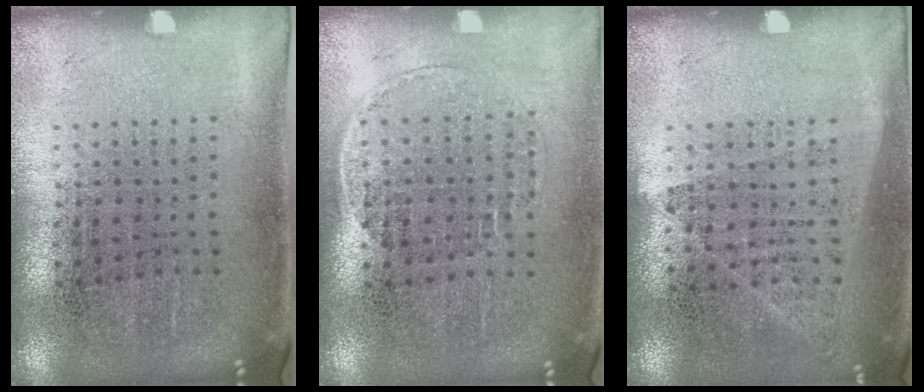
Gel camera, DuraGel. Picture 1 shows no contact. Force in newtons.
{"total": 1.2, "press": 1.0, "slide": 0.7}
{"total": 1.0, "press": 0.9, "slide": 0.5}